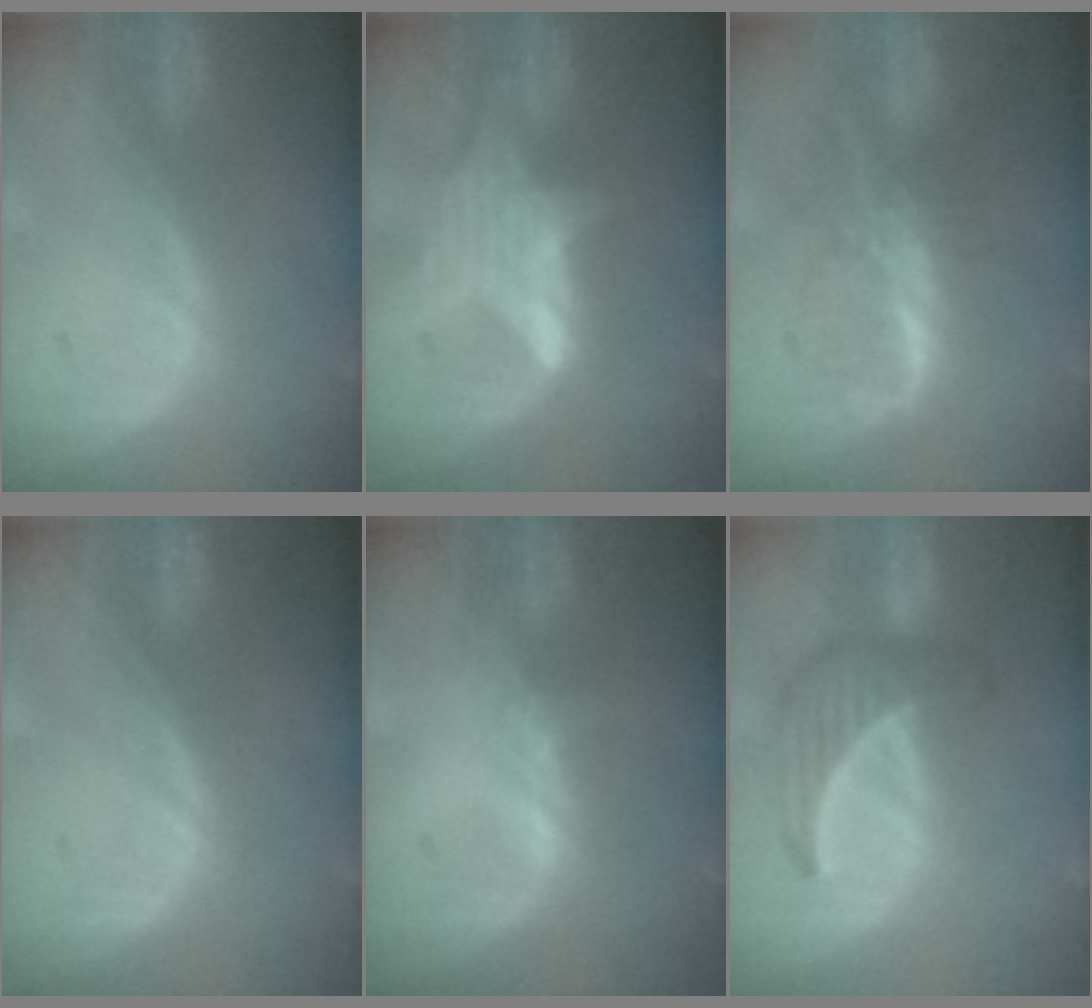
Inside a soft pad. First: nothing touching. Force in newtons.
{"total": 6.8, "press": 6.8, "slide": 0.1}
{"total": 6.2, "press": 6.1, "slide": 0.8}
{"total": 0.0}
{"total": 0.7, "press": 0.7, "slide": 0.2}
{"total": 6.3, "press": 6.1, "slide": 1.9}